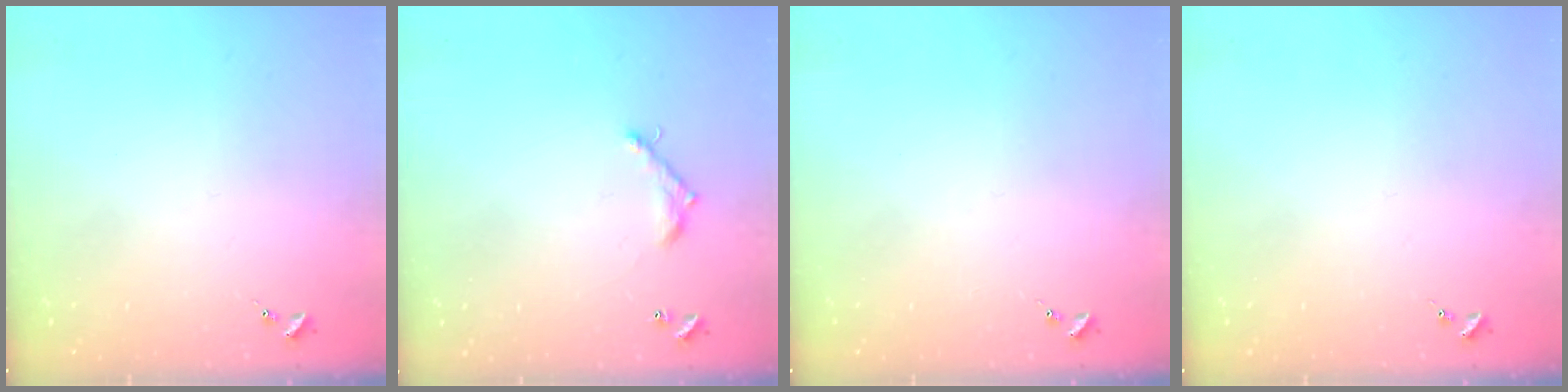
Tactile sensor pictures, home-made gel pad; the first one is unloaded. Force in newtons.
{"total": 7.3, "press": 7.3, "slide": 0.6}
{"total": 0.0}
{"total": 0.0}